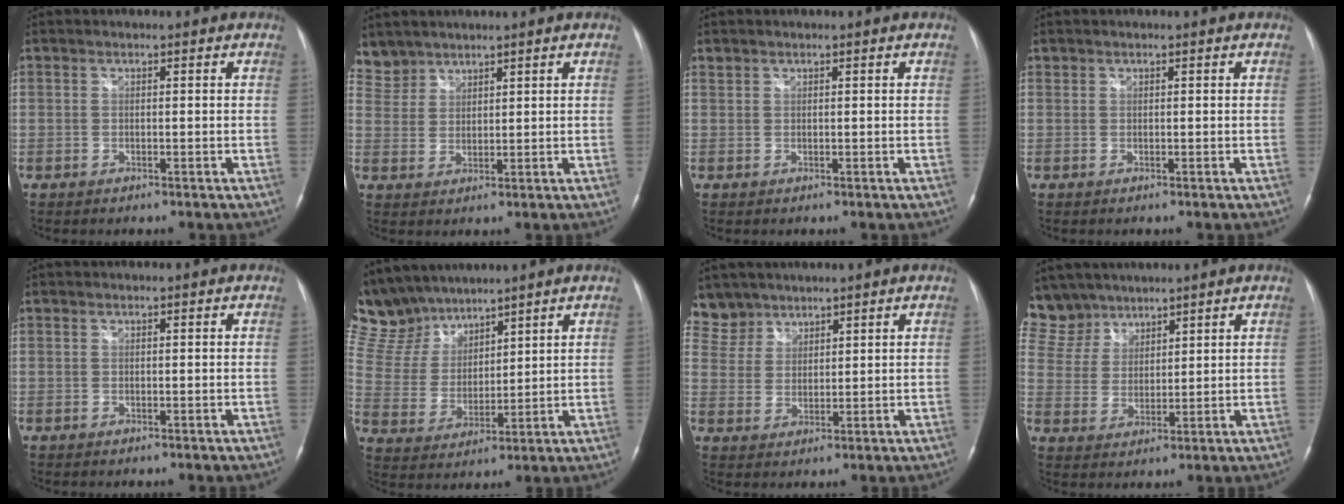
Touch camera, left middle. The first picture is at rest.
{"total": 4.4, "force": [4.0, 1.9, -0.5], "torque": [0.014, 0.008, 0.086]}
{"total": 0.6, "force": [0.6, 0.3, 0.0], "torque": [-0.002, 0.007, 0.011]}
{"total": 0.0}
{"total": 0.0}
{"total": 11.9, "force": [10.9, 4.2, 2.6], "torque": [-0.071, 0.022, 0.226]}
{"total": 5.7, "force": [4.8, 3.1, -0.5], "torque": [0.016, 0.006, 0.099]}
{"total": 8.4, "force": [7.2, 4.4, 0.1], "torque": [-0.008, 0.012, 0.153]}